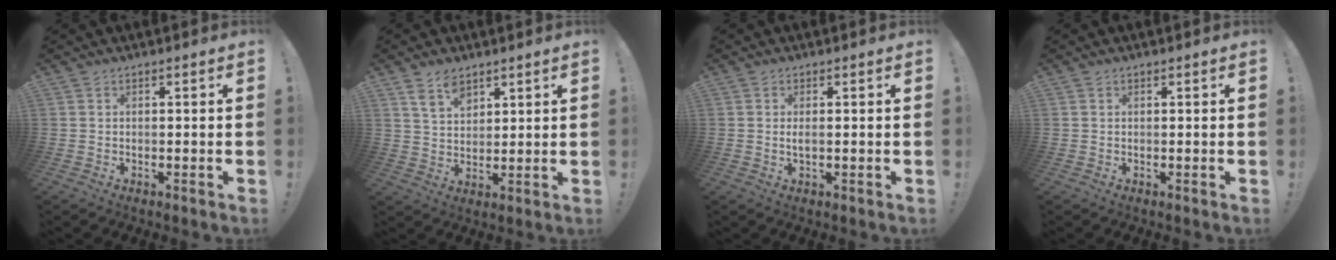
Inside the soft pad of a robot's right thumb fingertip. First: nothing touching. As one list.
[{"total": 7.3, "force": [4.9, 4.1, 3.5], "torque": [-0.057, -0.024, 0.092]}, {"total": 1.6, "force": [0.0, 0.3, 1.6], "torque": [-0.027, 0.000, -0.001]}, {"total": 0.0}]